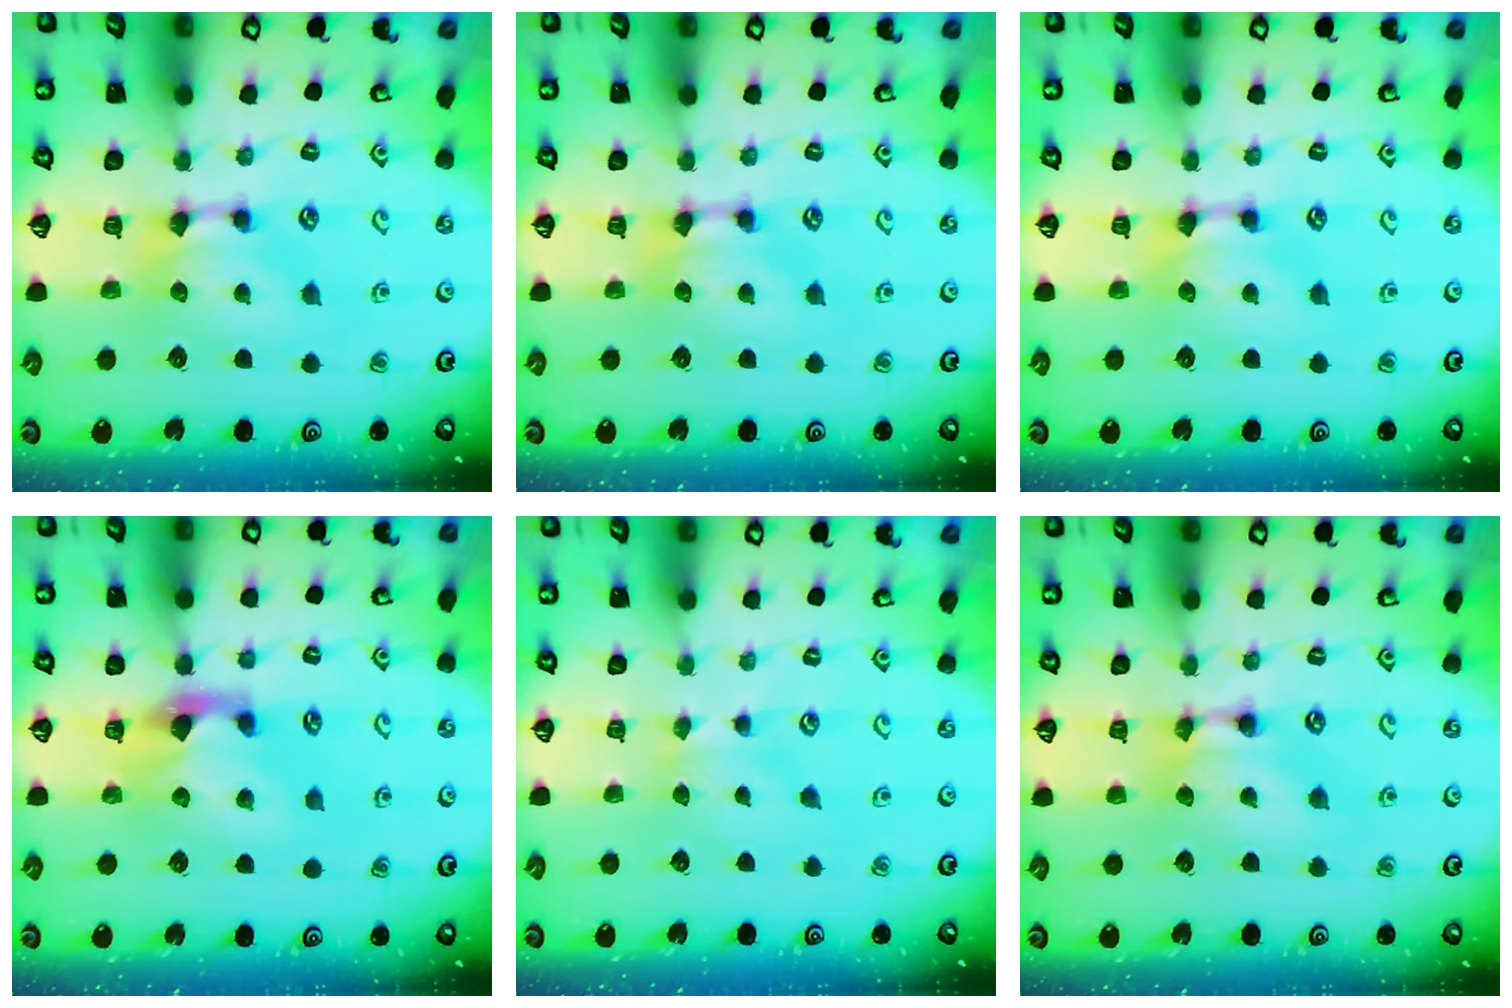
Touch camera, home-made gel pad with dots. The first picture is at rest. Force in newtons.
{"total": 0.0}
{"total": 0.0}
{"total": 2.2, "press": 1.8, "slide": 1.2}
{"total": 2.1, "press": 2.1, "slide": 0.5}
{"total": 1.8, "press": 1.8, "slide": 0.1}